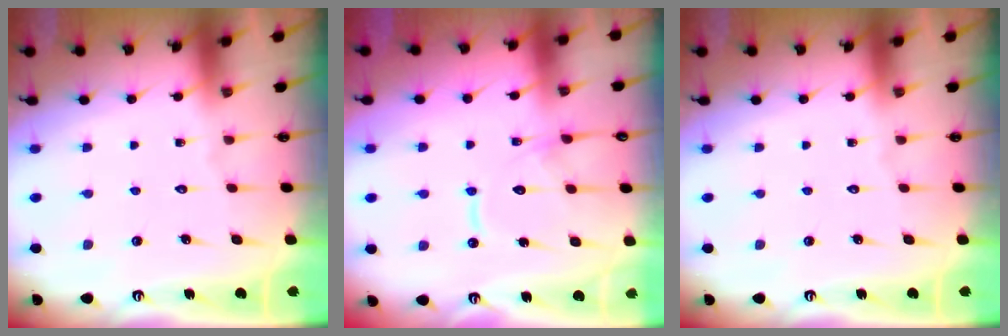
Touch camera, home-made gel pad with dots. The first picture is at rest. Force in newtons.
{"total": 12.7, "press": 12.7, "slide": 1.3}
{"total": 0.0}